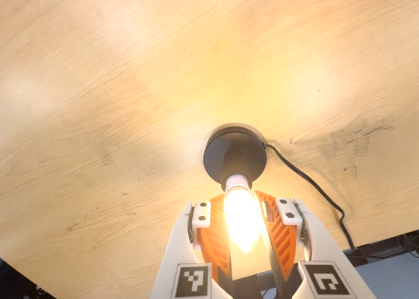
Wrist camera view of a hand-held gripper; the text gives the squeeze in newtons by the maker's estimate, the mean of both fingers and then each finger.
{"total": 14.1, "left": 12.7, "right": 15.5}